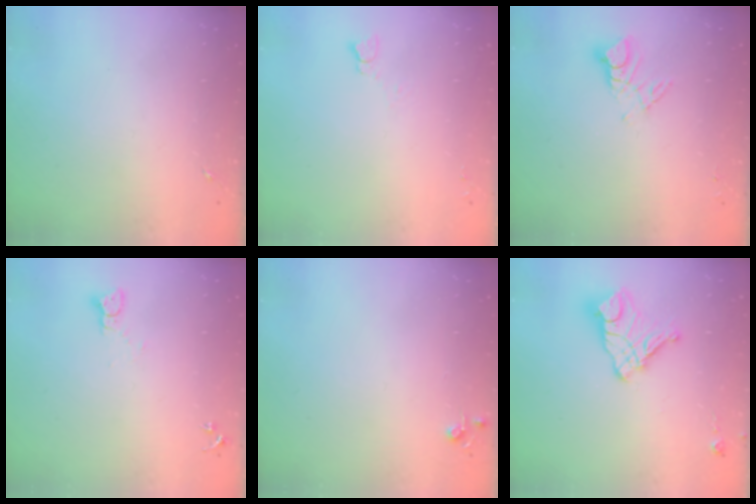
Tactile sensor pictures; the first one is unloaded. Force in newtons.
{"total": 2.7, "press": 2.7, "slide": 0.3}
{"total": 6.8, "press": 6.8, "slide": 0.5}
{"total": 3.3, "press": 3.3, "slide": 0.1}
{"total": 3.8, "press": 3.8, "slide": 0.5}
{"total": 13.5, "press": 13.4, "slide": 1.3}